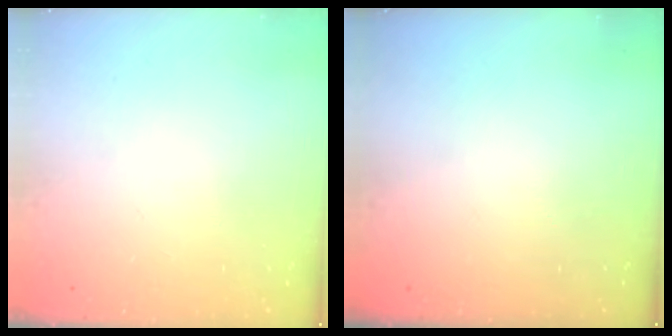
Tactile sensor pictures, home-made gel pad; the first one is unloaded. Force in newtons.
{"total": 0.0}